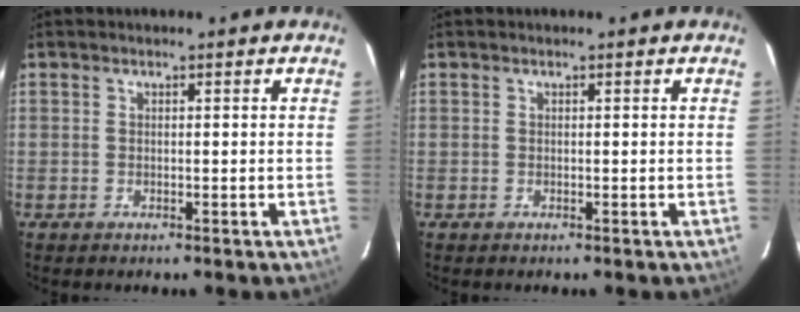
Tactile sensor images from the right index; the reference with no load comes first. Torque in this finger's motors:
{"motor_torque": [0.00, 0.00, 0.00, 0.01]}